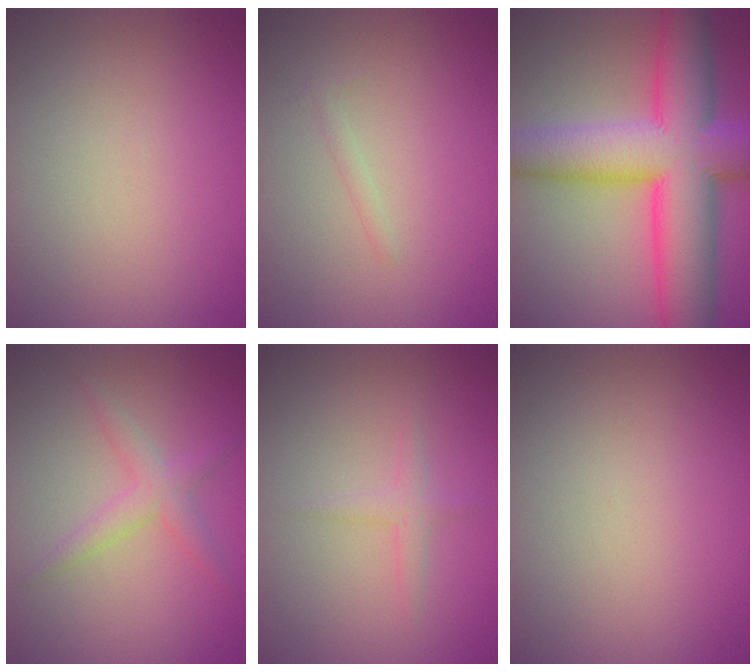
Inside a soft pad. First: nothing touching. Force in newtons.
{"total": 0.6, "press": 0.6, "slide": 0.0}
{"total": 13.3, "press": 13.3, "slide": 0.2}
{"total": 2.2, "press": 2.2, "slide": 0.1}
{"total": 1.2, "press": 1.2, "slide": 0.0}
{"total": 0.0}